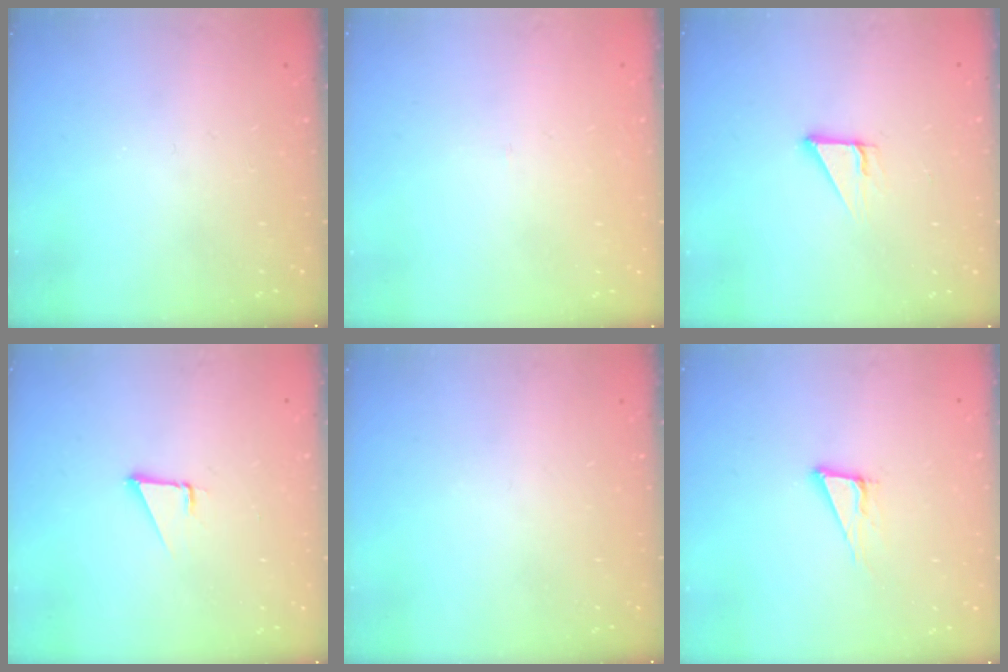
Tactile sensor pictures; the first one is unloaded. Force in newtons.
{"total": 1.5, "press": 1.5, "slide": 0.1}
{"total": 3.8, "press": 3.8, "slide": 0.2}
{"total": 1.9, "press": 1.9, "slide": 0.1}
{"total": 0.0}
{"total": 6.8, "press": 6.2, "slide": 2.8}